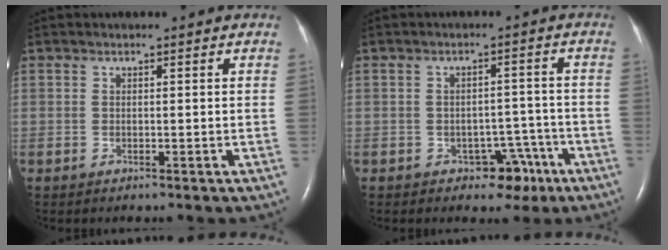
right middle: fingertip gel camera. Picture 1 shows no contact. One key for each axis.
{"total": 4.8, "fx": -2.9, "fy": 3.1, "fz": 2.2, "tx": -0.019, "ty": 0.016, "tz": -0.033}